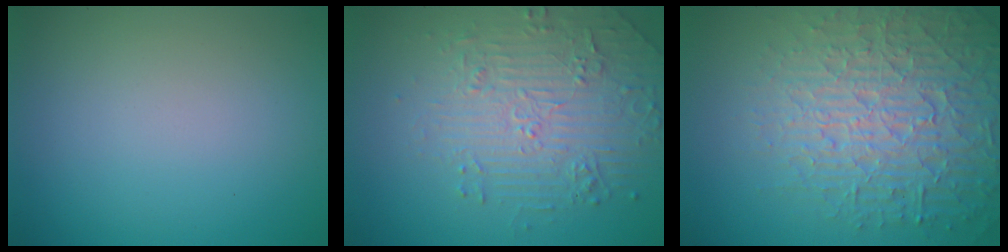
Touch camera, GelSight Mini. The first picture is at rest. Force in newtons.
{"total": 4.9, "press": 3.9, "slide": 3.0}
{"total": 7.4, "press": 7.2, "slide": 1.8}